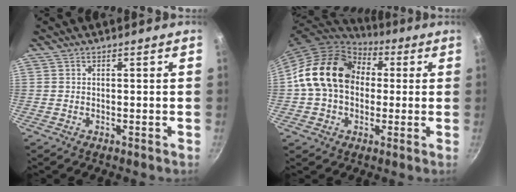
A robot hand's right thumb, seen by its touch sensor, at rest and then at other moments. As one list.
[{"total": 17.6, "force": [2.0, 13.5, 11.1], "torque": [-0.162, 0.037, 0.022]}]